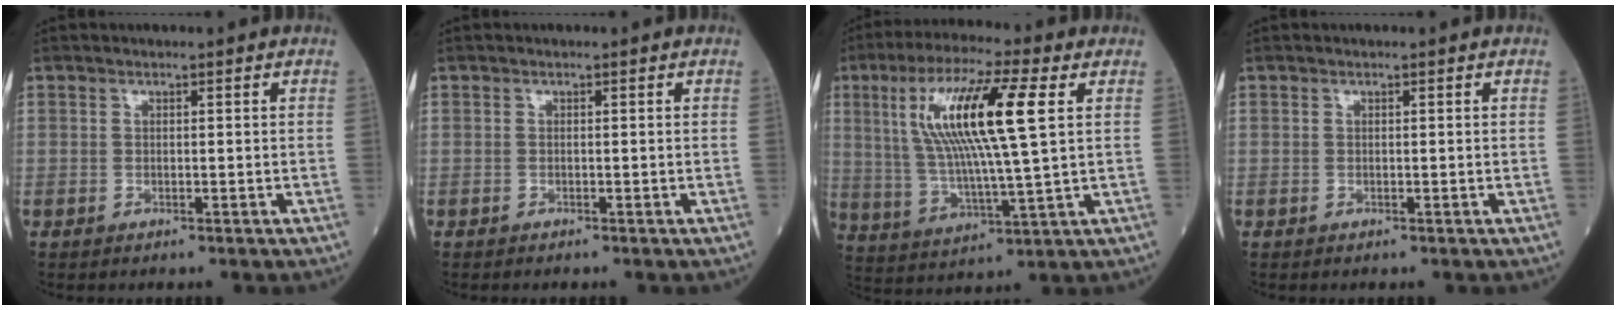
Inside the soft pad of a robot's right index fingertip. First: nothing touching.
{"total": 0.0}
{"total": 16.1, "force": [4.4, 1.1, 15.4], "torque": [-0.308, 0.012, 0.074]}
{"total": 0.0}